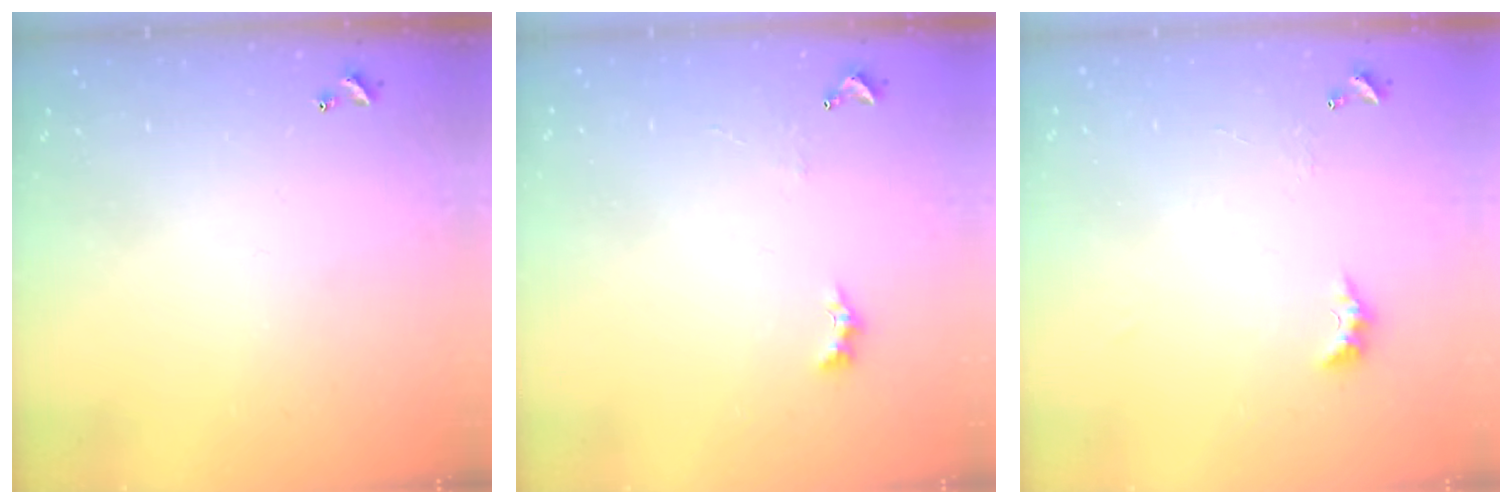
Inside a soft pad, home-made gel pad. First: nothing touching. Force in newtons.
{"total": 2.0, "press": 1.9, "slide": 0.6}
{"total": 3.0, "press": 2.9, "slide": 0.7}